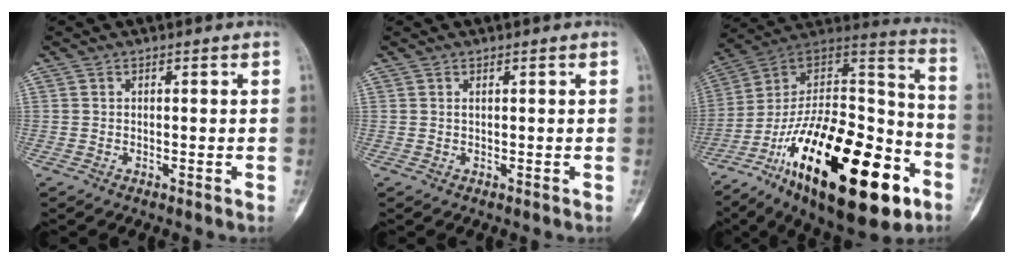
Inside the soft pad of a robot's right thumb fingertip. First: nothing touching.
{"total": 0.0}
{"total": 37.4, "force": [-16.4, 15.8, 29.6], "torque": [-0.458, 0.067, -0.259]}